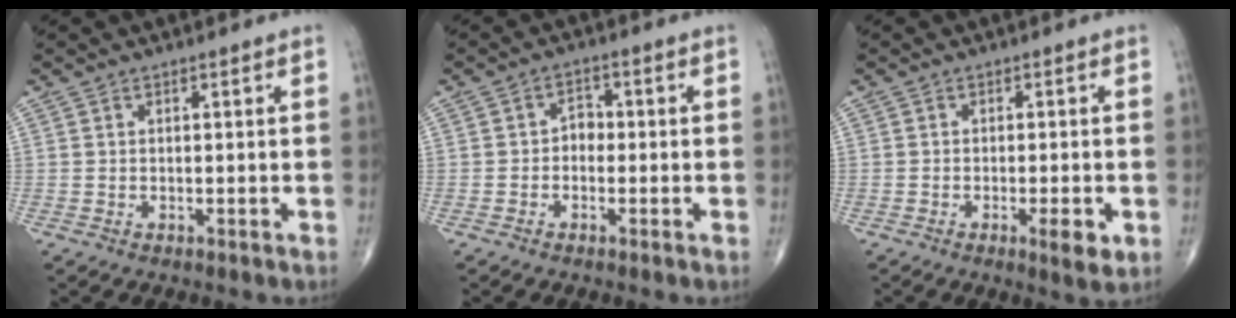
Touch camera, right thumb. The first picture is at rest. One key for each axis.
{"total": 2.7, "fx": -0.6, "fy": 2.0, "fz": 1.6, "tx": -0.006, "ty": 0.013, "tz": -0.020}
{"total": 4.1, "fx": -1.4, "fy": 1.0, "fz": 3.8, "tx": -0.055, "ty": -0.006, "tz": -0.021}